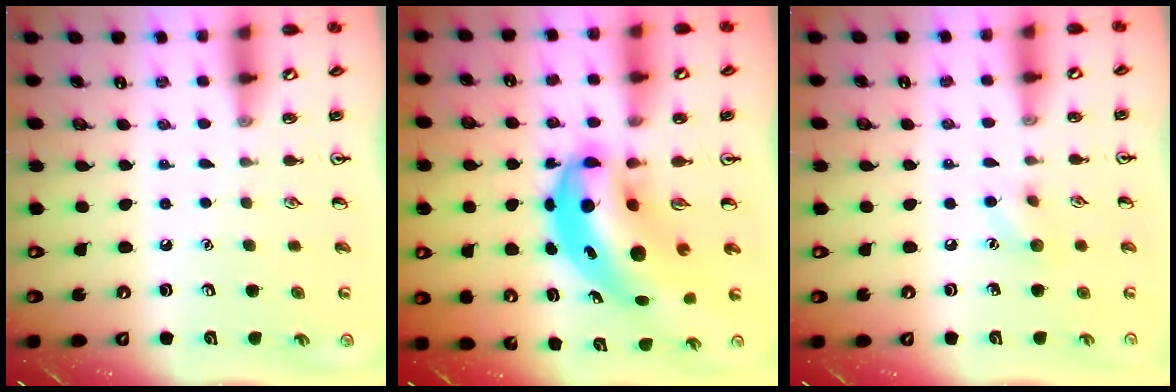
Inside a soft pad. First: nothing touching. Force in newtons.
{"total": 10.4, "press": 9.9, "slide": 3.1}
{"total": 6.3, "press": 6.1, "slide": 1.9}